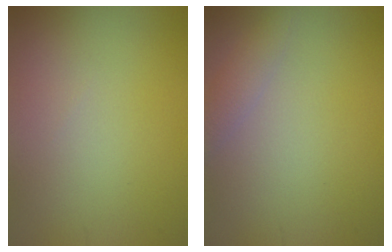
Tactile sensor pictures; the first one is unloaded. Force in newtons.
{"total": 1.6, "press": 1.6, "slide": 0.2}